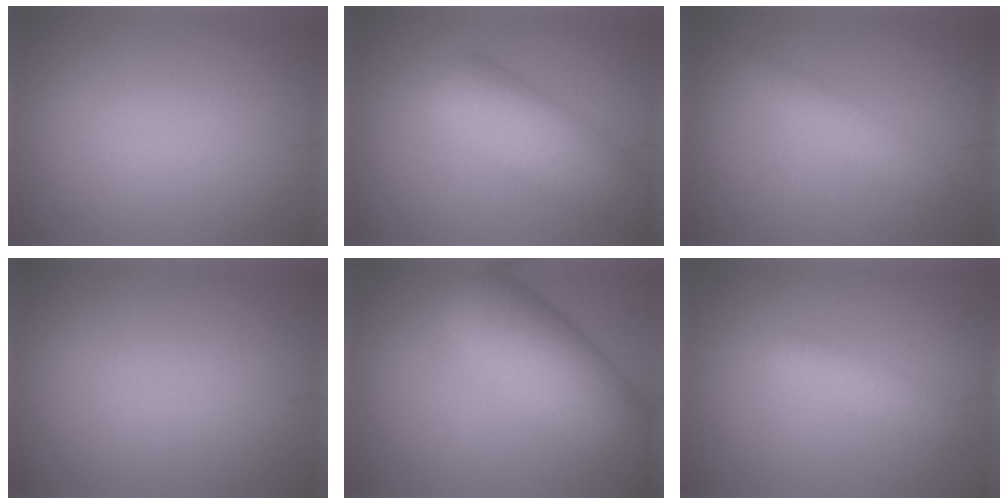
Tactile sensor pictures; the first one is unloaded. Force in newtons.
{"total": 6.7, "press": 6.7, "slide": 0.4}
{"total": 2.4, "press": 2.4, "slide": 0.1}
{"total": 0.0}
{"total": 8.9, "press": 8.9, "slide": 0.4}
{"total": 2.5, "press": 2.5, "slide": 0.1}